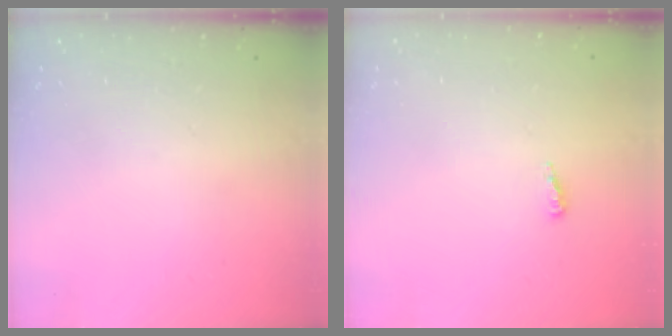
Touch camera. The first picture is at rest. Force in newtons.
{"total": 7.7, "press": 4.9, "slide": 5.9}